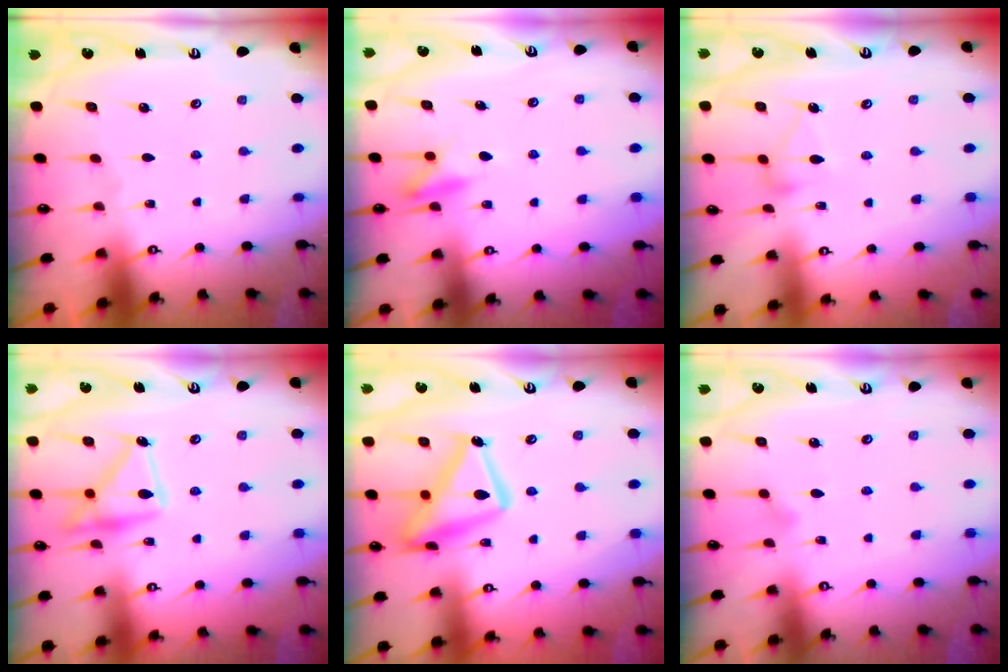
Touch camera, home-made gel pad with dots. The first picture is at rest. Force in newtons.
{"total": 7.8, "press": 7.7, "slide": 1.2}
{"total": 8.8, "press": 8.8, "slide": 0.5}
{"total": 16.8, "press": 16.8, "slide": 1.0}
{"total": 16.9, "press": 16.8, "slide": 1.2}
{"total": 8.5, "press": 8.4, "slide": 0.5}